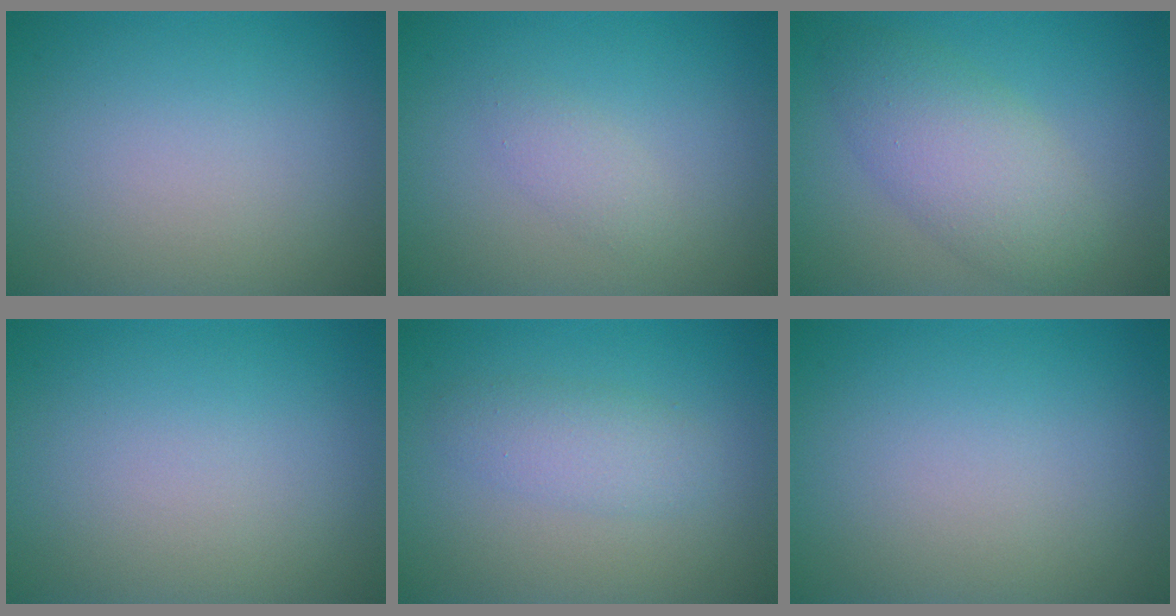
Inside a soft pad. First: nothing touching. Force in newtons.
{"total": 1.3, "press": 1.3, "slide": 0.1}
{"total": 5.0, "press": 5.0, "slide": 0.1}
{"total": 0.0}
{"total": 2.3, "press": 2.3, "slide": 0.1}
{"total": 0.0}